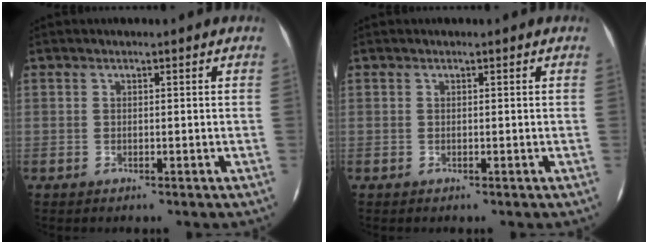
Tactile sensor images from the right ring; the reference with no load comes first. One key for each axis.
{"total": 0.0}